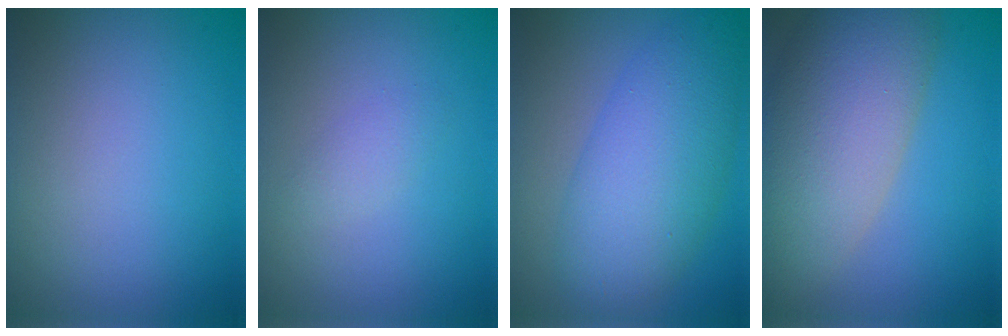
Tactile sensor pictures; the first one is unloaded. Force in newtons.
{"total": 1.2, "press": 1.2, "slide": 0.1}
{"total": 7.5, "press": 7.5, "slide": 0.2}
{"total": 9.9, "press": 9.8, "slide": 1.0}